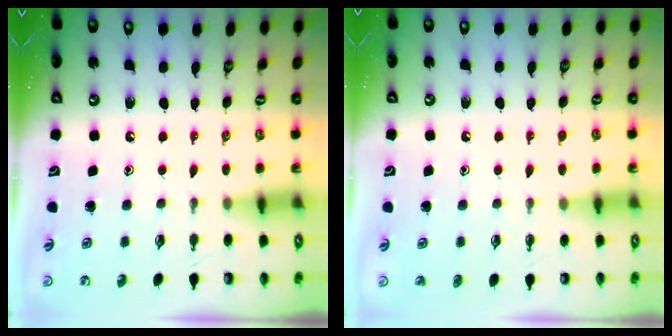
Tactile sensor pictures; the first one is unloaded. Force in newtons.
{"total": 0.7, "press": 0.7, "slide": 0.0}